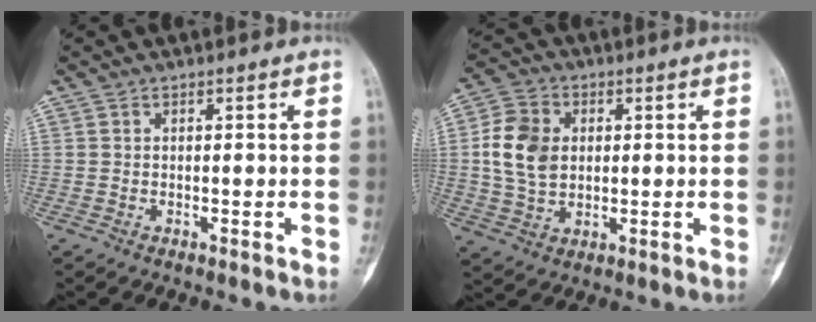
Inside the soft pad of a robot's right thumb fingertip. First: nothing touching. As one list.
[{"total": 10.2, "force": [1.1, 7.8, 6.6], "torque": [-0.106, 0.003, 0.021]}]